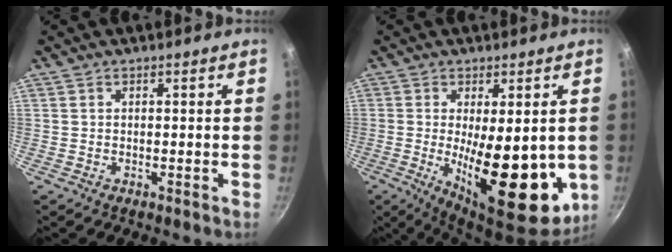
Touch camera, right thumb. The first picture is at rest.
{"total": 18.3, "force": [-2.1, 7.1, 16.7], "torque": [-0.224, -0.021, -0.016]}